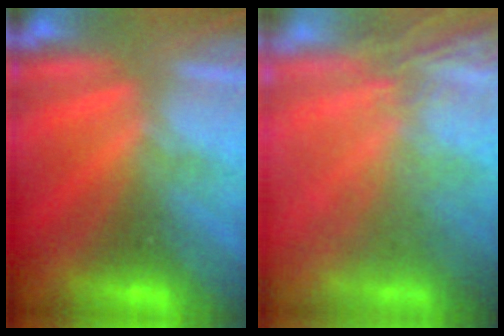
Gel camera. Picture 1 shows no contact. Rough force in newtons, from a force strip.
{"total": 5.6}